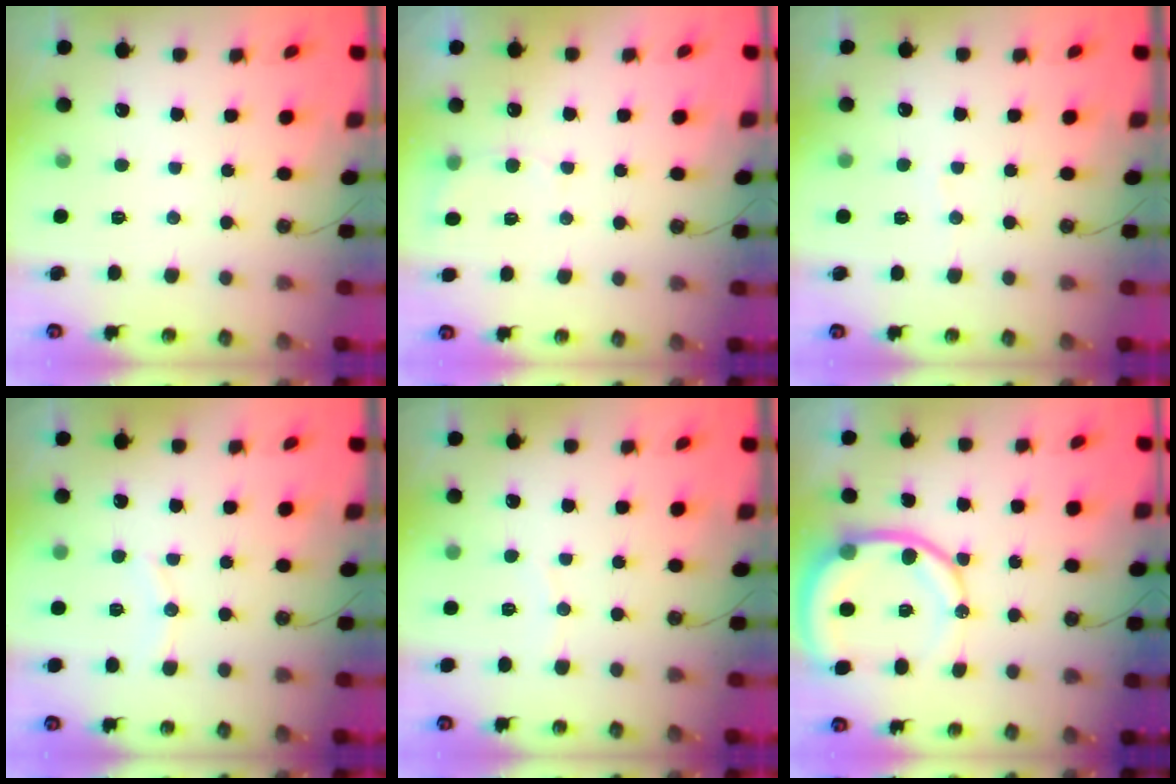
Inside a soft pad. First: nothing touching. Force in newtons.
{"total": 5.3, "press": 5.1, "slide": 1.3}
{"total": 3.1, "press": 3.1, "slide": 0.3}
{"total": 5.7, "press": 5.5, "slide": 1.5}
{"total": 2.5, "press": 2.5, "slide": 0.3}
{"total": 13.6, "press": 13.5, "slide": 1.8}